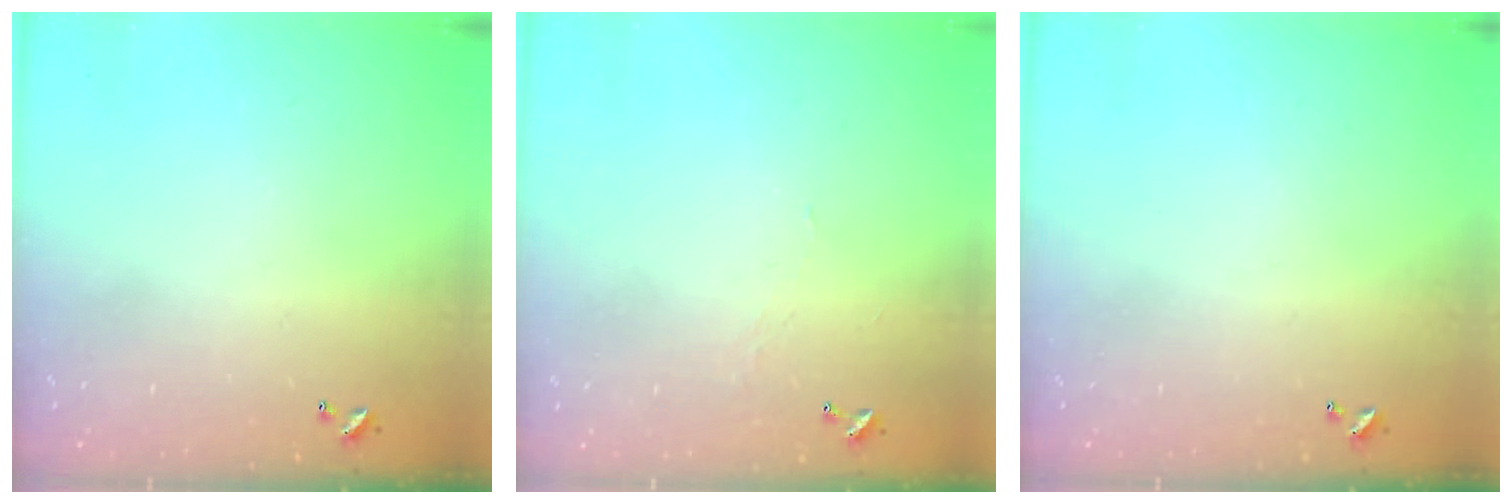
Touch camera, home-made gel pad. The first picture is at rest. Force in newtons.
{"total": 1.7, "press": 1.7, "slide": 0.4}
{"total": 0.0}